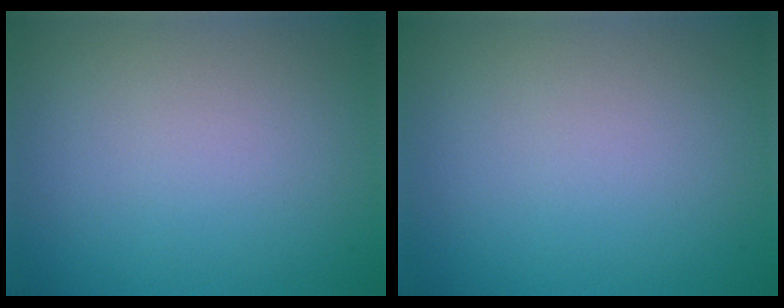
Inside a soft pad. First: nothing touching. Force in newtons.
{"total": 0.0}